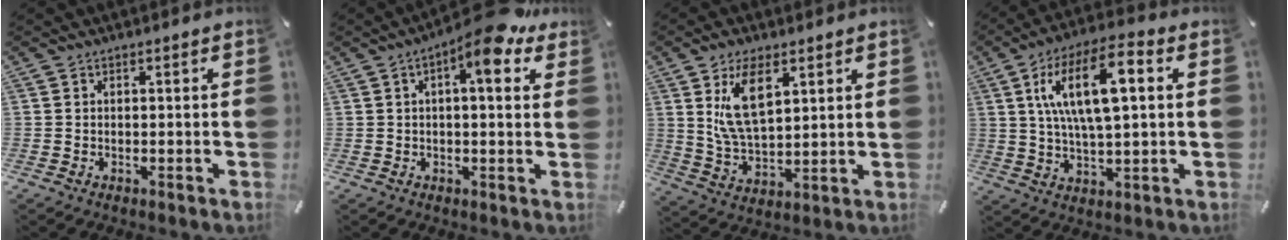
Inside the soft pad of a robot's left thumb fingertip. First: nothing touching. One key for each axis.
{"total": 9.8, "fx": 5.3, "fy": 2.8, "fz": 7.8, "tx": -0.111, "ty": -0.030, "tz": 0.081}
{"total": 11.4, "fx": 5.3, "fy": 6.0, "fz": 8.1, "tx": -0.190, "ty": -0.013, "tz": 0.091}
{"total": 15.5, "fx": 4.2, "fy": 6.3, "fz": 13.5, "tx": -0.257, "ty": 0.008, "tz": 0.069}